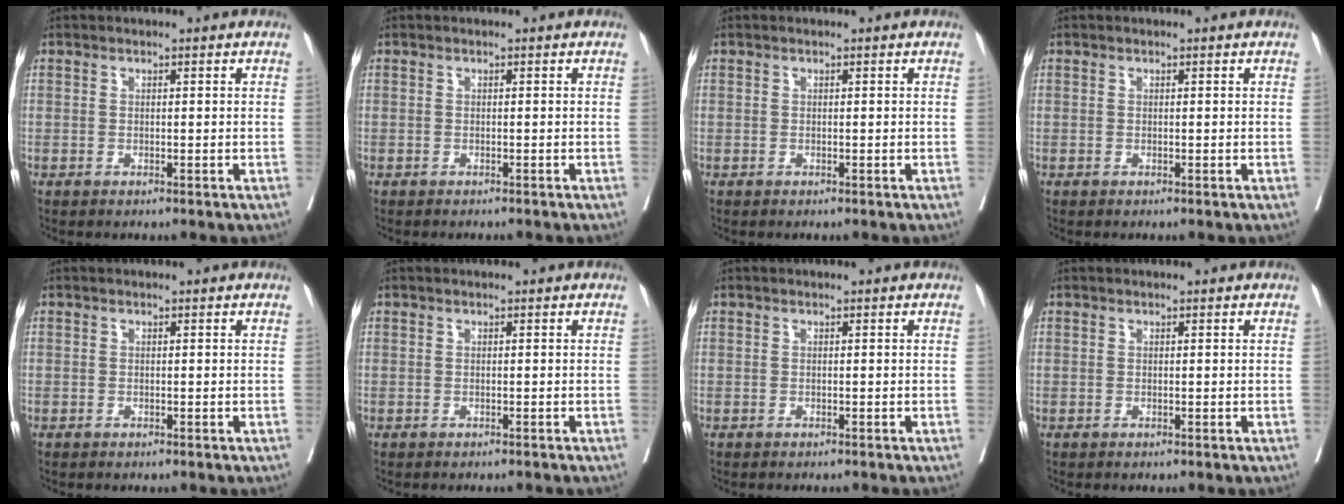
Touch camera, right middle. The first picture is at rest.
{"total": 1.4, "force": [-1.4, 0.1, 0.4], "torque": [-0.007, -0.001, -0.018]}
{"total": 0.0}
{"total": 0.0}
{"total": 0.0}
{"total": 1.7, "force": [-1.6, 0.2, 0.5], "torque": [-0.008, -0.001, -0.020]}
{"total": 0.7, "force": [-0.6, 0.1, 0.2], "torque": [-0.001, -0.001, -0.011]}
{"total": 0.0}